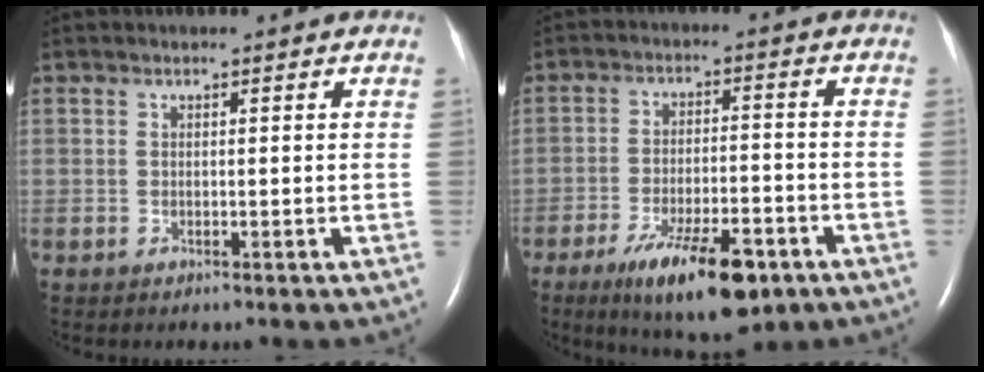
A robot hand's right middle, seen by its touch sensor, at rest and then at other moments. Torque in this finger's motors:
{"motor_torque": [1.11, -1.03, 0.25, 0.10]}